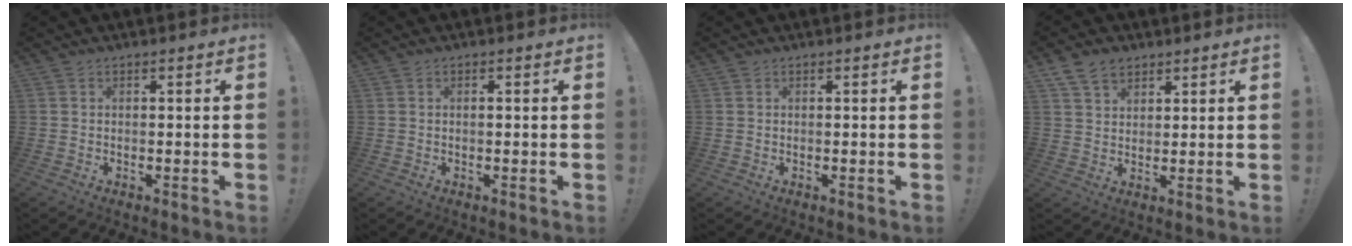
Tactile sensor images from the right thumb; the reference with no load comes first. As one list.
[{"total": 0.6, "force": [-0.2, 0.1, 0.6], "torque": [-0.012, 0.001, -0.004]}, {"total": 0.0}, {"total": 7.0, "force": [4.4, 4.7, 2.7], "torque": [-0.047, -0.017, 0.086]}]